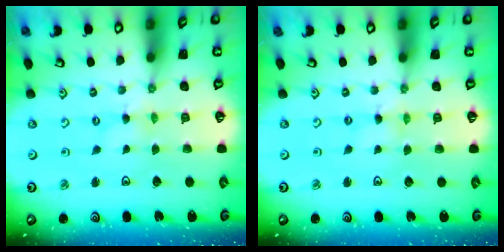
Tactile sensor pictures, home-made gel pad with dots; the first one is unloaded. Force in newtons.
{"total": 0.0}